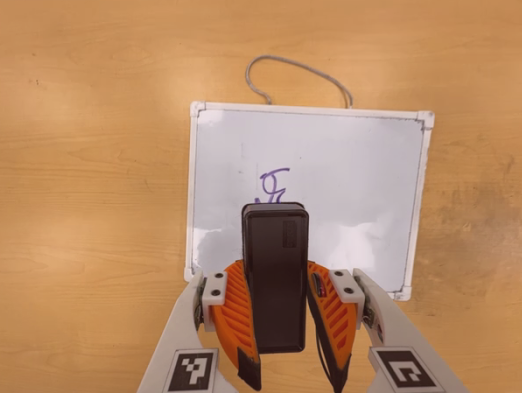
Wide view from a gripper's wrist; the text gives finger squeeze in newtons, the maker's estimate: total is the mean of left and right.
{"total": 7.1, "left": 6.2, "right": 7.9}